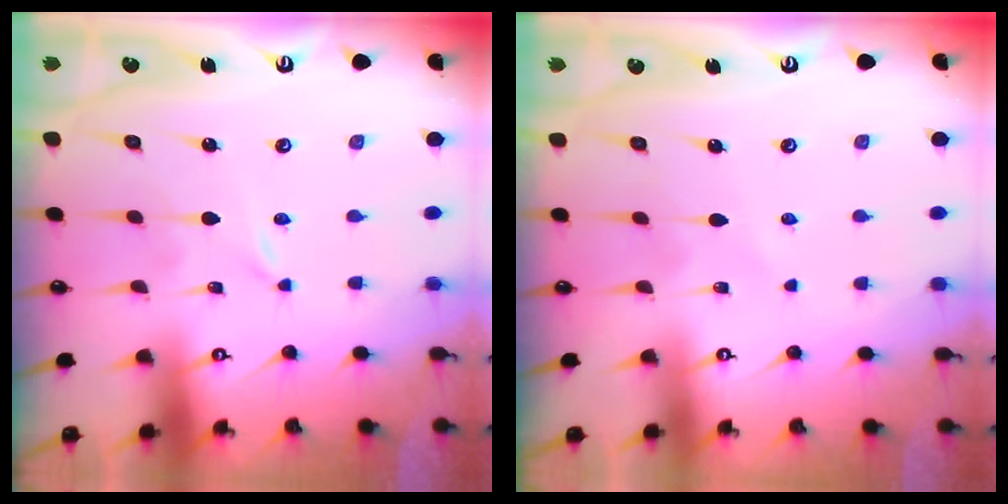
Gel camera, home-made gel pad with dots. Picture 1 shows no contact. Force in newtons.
{"total": 3.9, "press": 3.8, "slide": 0.5}